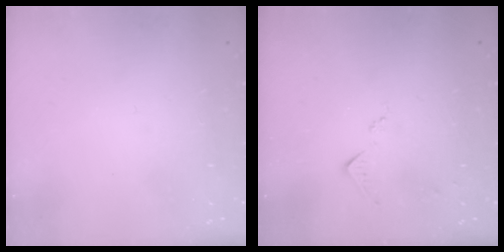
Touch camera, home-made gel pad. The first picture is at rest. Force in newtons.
{"total": 6.1, "press": 6.1, "slide": 0.7}